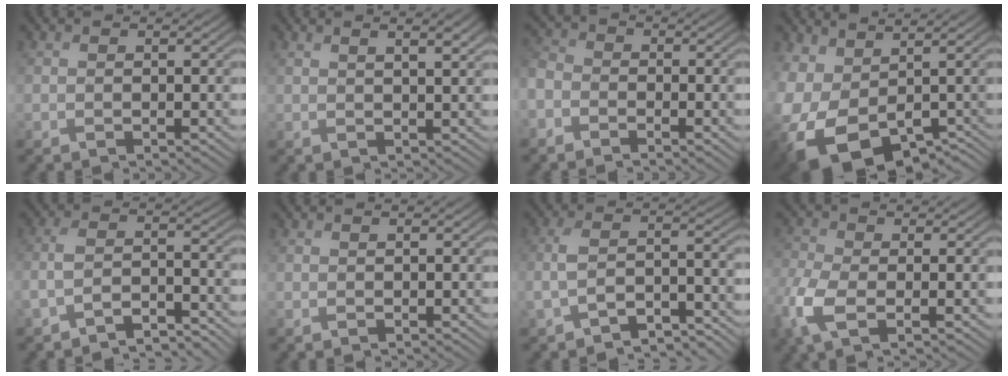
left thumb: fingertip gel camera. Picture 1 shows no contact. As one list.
[{"total": 4.3, "force": [2.3, 1.1, 3.5], "torque": [-0.051, 0.009, 0.029]}, {"total": 3.8, "force": [-2.5, 2.4, 1.6], "torque": [-0.048, 0.000, -0.068]}, {"total": 13.9, "force": [-1.7, 9.8, 9.7], "torque": [-0.239, -0.052, 0.022]}, {"total": 4.6, "force": [-3.8, 1.1, 2.4], "torque": [-0.050, 0.000, -0.075]}, {"total": 0.6, "force": [0.4, 0.1, 0.4], "torque": [-0.009, 0.002, 0.007]}, {"total": 5.9, "force": [-4.1, 2.0, 3.8], "torque": [-0.077, -0.004, -0.078]}, {"total": 6.9, "force": [-2.2, 3.6, 5.4], "torque": [-0.143, -0.010, -0.052]}]